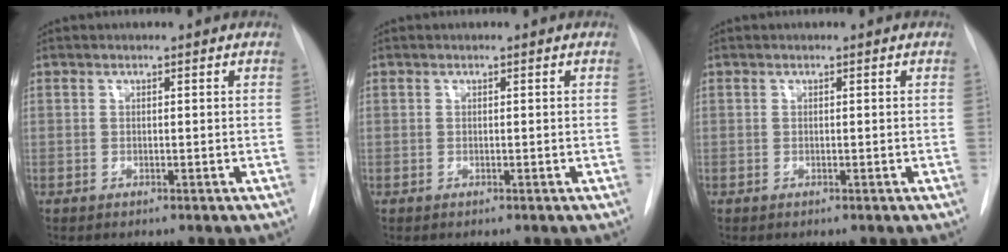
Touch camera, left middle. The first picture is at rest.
{"total": 0.0}
{"total": 0.0}